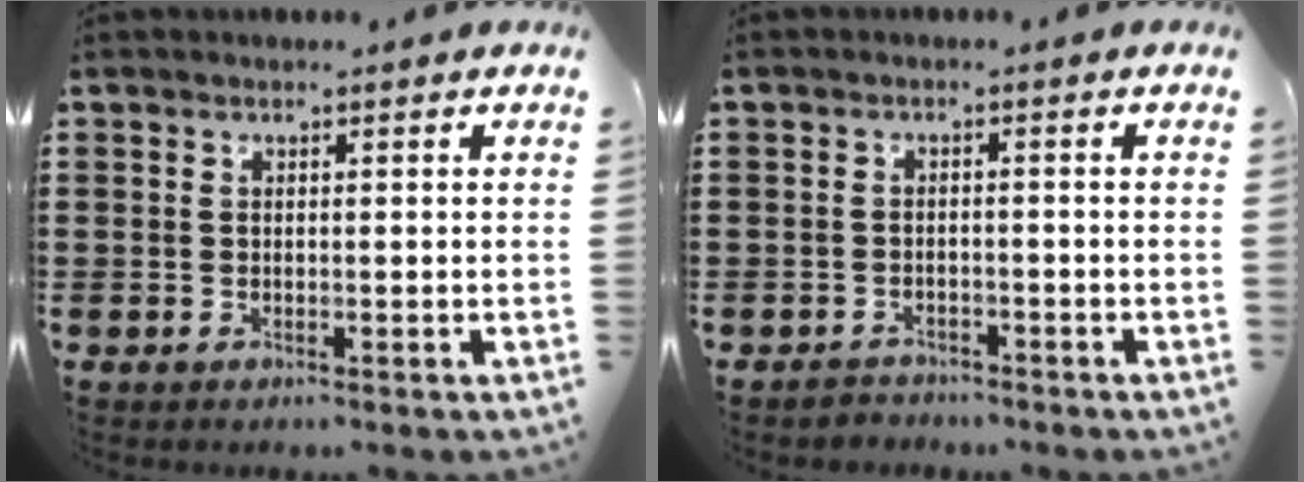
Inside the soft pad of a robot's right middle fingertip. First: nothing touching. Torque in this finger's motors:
{"motor_torque": [0.53, -0.08, -0.01, 0.01]}